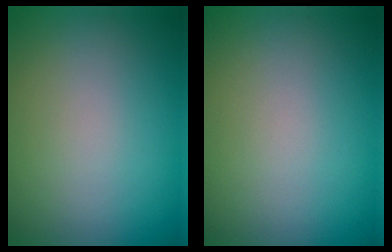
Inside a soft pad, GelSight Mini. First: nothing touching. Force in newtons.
{"total": 0.0}